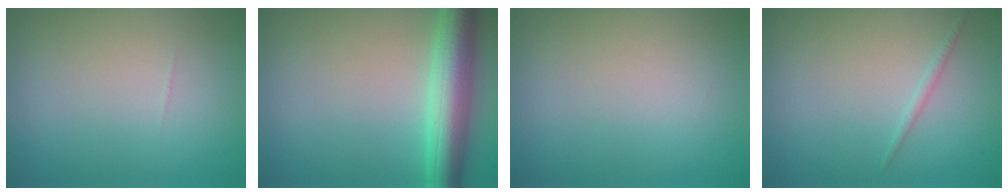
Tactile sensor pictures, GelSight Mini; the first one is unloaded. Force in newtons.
{"total": 6.2, "press": 6.2, "slide": 0.2}
{"total": 0.0}
{"total": 0.7, "press": 0.7, "slide": 0.0}